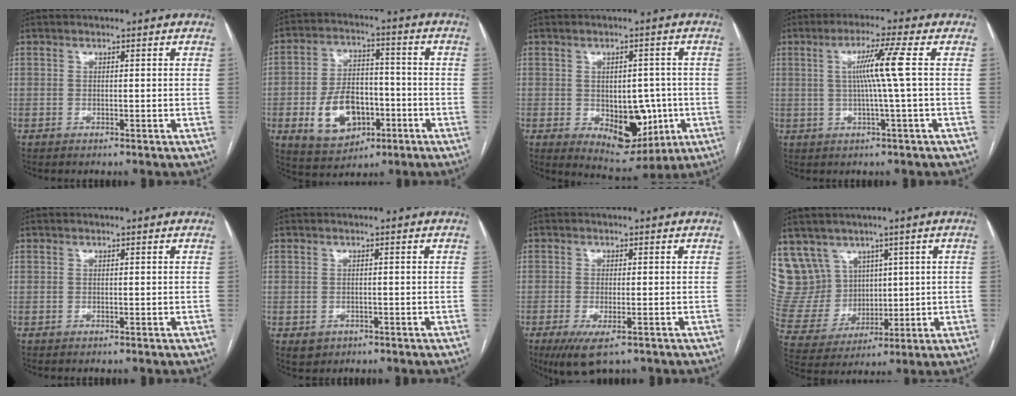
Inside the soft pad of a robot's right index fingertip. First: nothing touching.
{"total": 11.5, "force": [-3.6, 7.2, 8.1], "torque": [-0.161, 0.010, -0.052]}
{"total": 9.8, "force": [-1.7, 6.1, 7.4], "torque": [-0.094, 0.004, -0.007]}
{"total": 6.5, "force": [0.8, -1.7, 6.2], "torque": [-0.112, 0.005, 0.018]}
{"total": 0.0}
{"total": 2.0, "force": [-0.9, 1.6, 0.6], "torque": [-0.007, 0.002, -0.003]}
{"total": 5.8, "force": [-3.5, 1.5, 4.4], "torque": [-0.074, -0.016, -0.054]}
{"total": 11.2, "force": [6.5, 8.9, 1.5], "torque": [-0.051, 0.052, 0.153]}